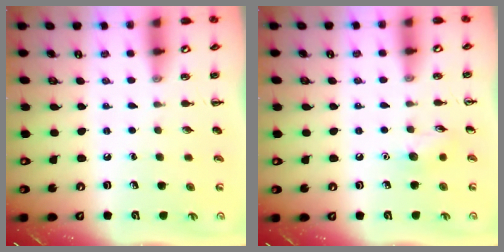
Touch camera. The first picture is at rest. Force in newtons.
{"total": 6.7, "press": 6.5, "slide": 1.4}